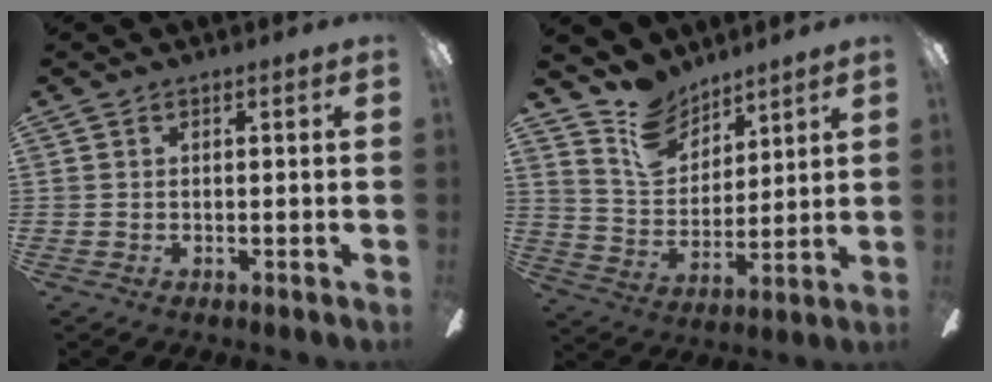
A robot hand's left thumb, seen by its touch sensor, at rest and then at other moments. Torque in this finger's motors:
{"motor_torque": [0.26, 0.17, -0.37, -0.54, 0.05]}